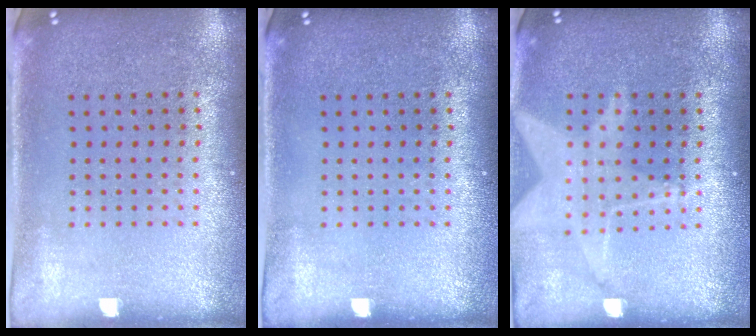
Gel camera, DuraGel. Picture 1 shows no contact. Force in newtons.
{"total": 0.0}
{"total": 1.7, "press": 1.4, "slide": 1.0}